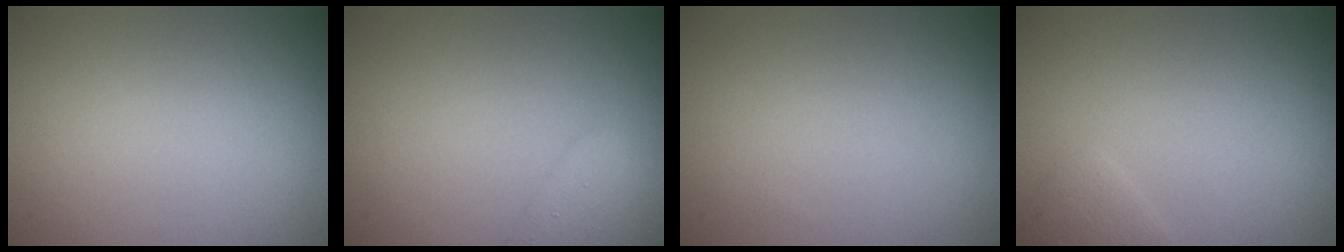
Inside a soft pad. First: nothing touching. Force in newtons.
{"total": 1.8, "press": 1.8, "slide": 0.1}
{"total": 0.0}
{"total": 1.1, "press": 1.1, "slide": 0.1}